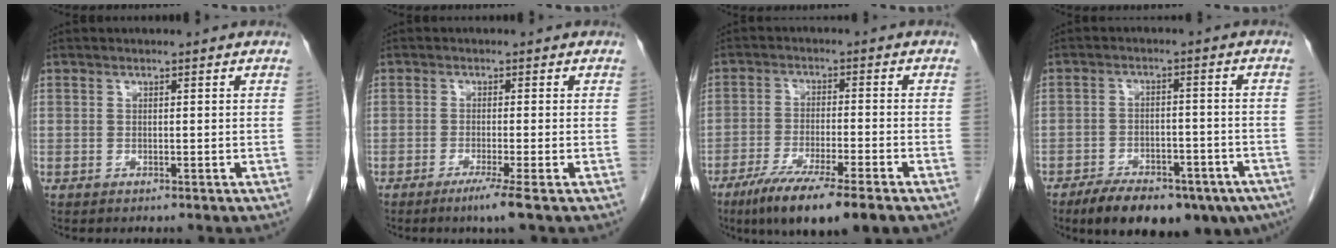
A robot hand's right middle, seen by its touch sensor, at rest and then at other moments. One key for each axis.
{"total": 3.4, "fx": -2.1, "fy": -0.9, "fz": 2.5, "tx": -0.044, "ty": -0.012, "tz": -0.041}
{"total": 11.3, "fx": -7.6, "fy": 0.4, "fz": 8.4, "tx": -0.139, "ty": -0.029, "tz": -0.125}
{"total": 16.2, "fx": -11.3, "fy": 7.0, "fz": 9.2, "tx": -0.115, "ty": 0.005, "tz": -0.159}